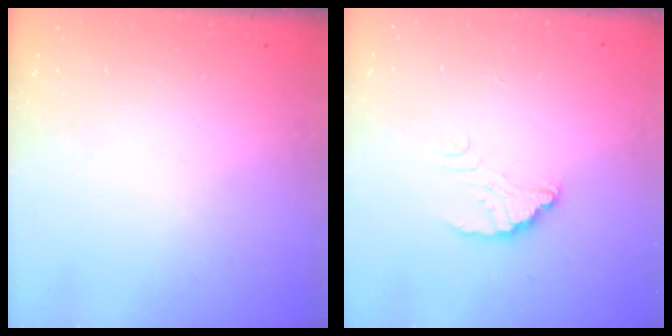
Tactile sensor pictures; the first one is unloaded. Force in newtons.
{"total": 3.2, "press": 3.2, "slide": 0.2}